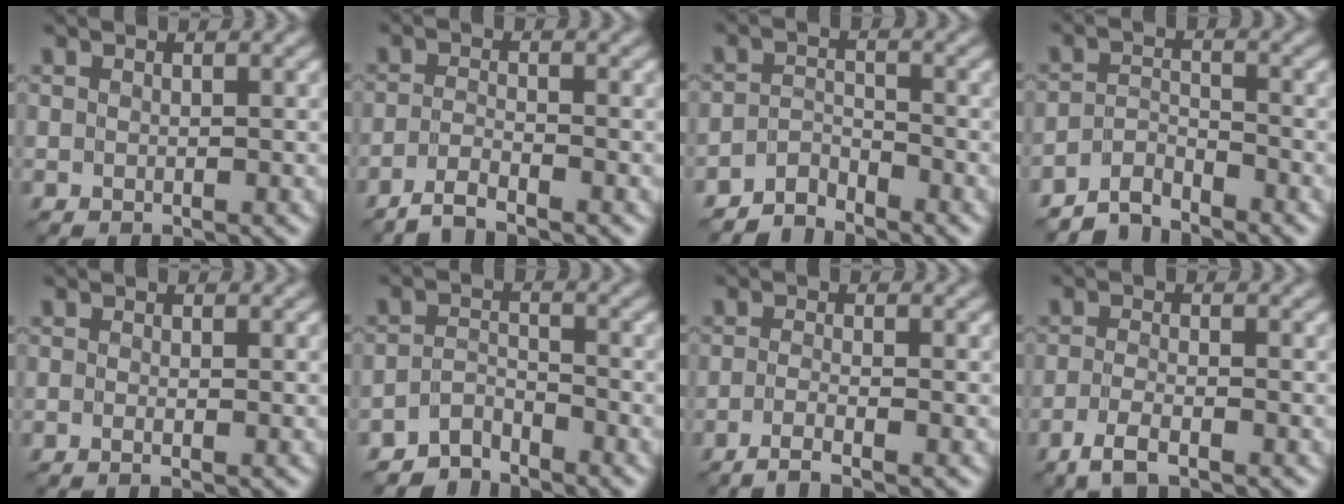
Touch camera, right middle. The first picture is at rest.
{"total": 2.3, "force": [-2.0, 0.2, 1.1], "torque": [-0.021, 0.000, -0.051]}
{"total": 2.6, "force": [-2.5, 0.7, 0.4], "torque": [-0.004, 0.008, -0.058]}
{"total": 3.2, "force": [-3.1, 0.6, 0.5], "torque": [-0.008, 0.006, -0.070]}
{"total": 0.5, "force": [-0.3, -0.1, 0.4], "torque": [-0.010, -0.001, -0.009]}
{"total": 3.0, "force": [-2.8, 0.9, 0.4], "torque": [-0.003, 0.007, -0.062]}
{"total": 2.1, "force": [-1.4, 0.3, 1.6], "torque": [-0.025, -0.003, -0.041]}
{"total": 2.5, "force": [-1.8, 0.6, 1.7], "torque": [-0.042, -0.003, -0.044]}